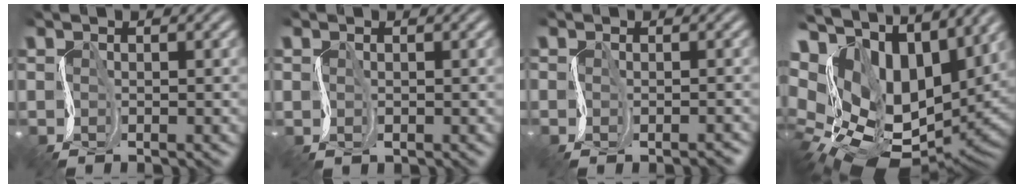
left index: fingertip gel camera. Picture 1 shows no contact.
{"total": 1.0, "force": [0.2, 0.4, -0.9], "torque": [0.007, 0.001, 0.002]}
{"total": 1.4, "force": [-1.3, 0.6, 0.1], "torque": [-0.005, 0.000, -0.023]}
{"total": 15.1, "force": [4.9, 9.6, 10.5], "torque": [-0.191, -0.004, 0.119]}